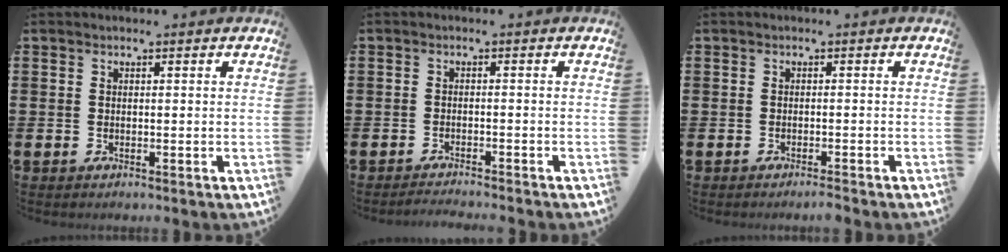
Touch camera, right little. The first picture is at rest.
{"total": 1.2, "force": [-1.2, -0.2, 0.2], "torque": [-0.005, 0.000, -0.023]}
{"total": 0.8, "force": [-0.8, -0.1, 0.3], "torque": [-0.004, -0.002, -0.015]}